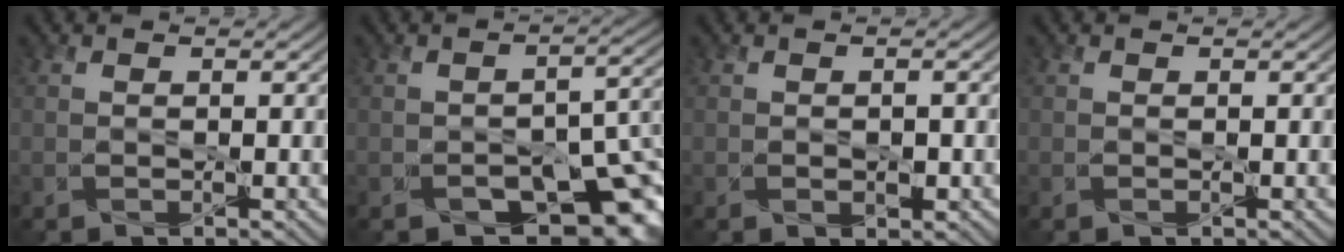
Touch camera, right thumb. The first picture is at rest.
{"total": 10.3, "force": [-5.8, 5.6, 6.5], "torque": [-0.082, -0.026, -0.074]}
{"total": 1.4, "force": [-0.2, 0.9, 1.0], "torque": [-0.016, -0.006, 0.000]}
{"total": 0.0}